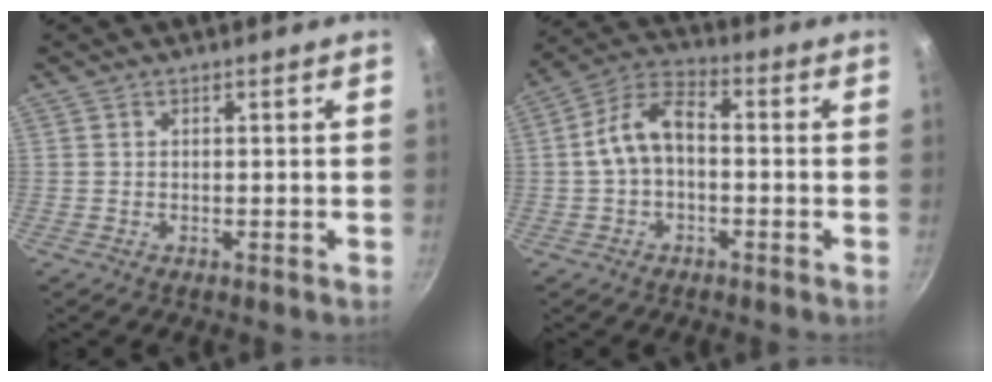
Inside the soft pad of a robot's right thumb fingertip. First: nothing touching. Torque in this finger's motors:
{"motor_torque": [-0.58, 0.57, 0.19, -0.13, 0.17]}